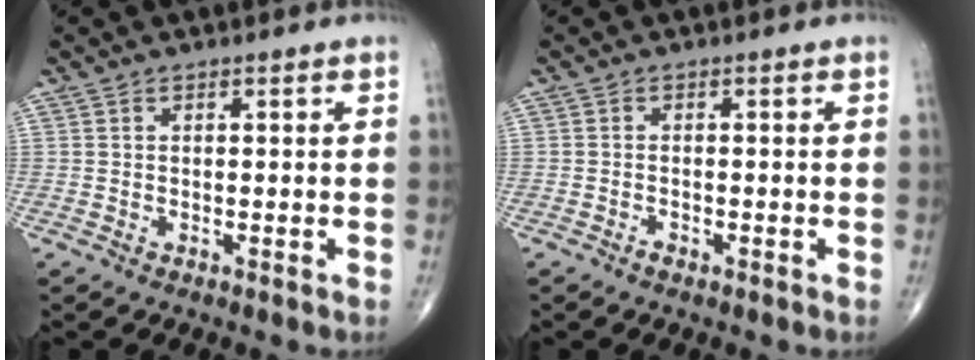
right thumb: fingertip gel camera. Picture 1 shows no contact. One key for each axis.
{"total": 1.0, "fx": -0.7, "fy": 0.4, "fz": 0.6, "tx": -0.012, "ty": 0.002, "tz": -0.015}